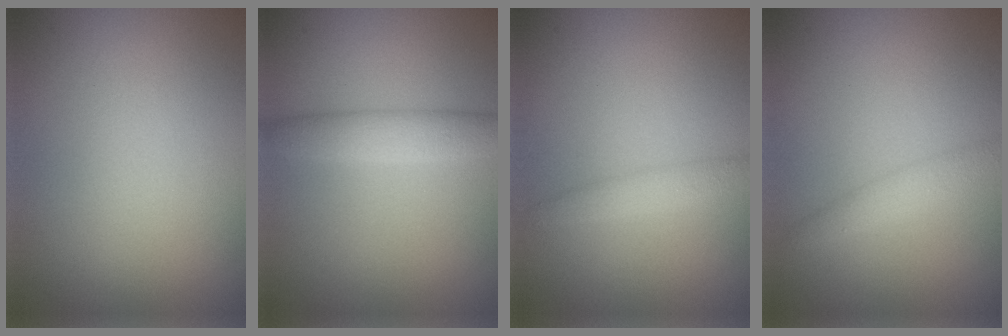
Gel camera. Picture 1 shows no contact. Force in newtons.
{"total": 2.4, "press": 2.4, "slide": 0.2}
{"total": 1.5, "press": 1.5, "slide": 0.1}
{"total": 1.8, "press": 1.8, "slide": 0.1}